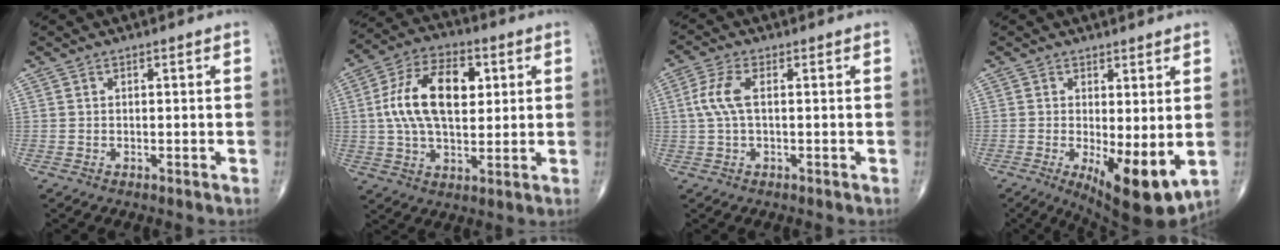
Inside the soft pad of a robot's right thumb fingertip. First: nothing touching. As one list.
[{"total": 15.8, "force": [2.9, 8.8, 12.8], "torque": [-0.220, 0.011, 0.048]}, {"total": 5.1, "force": [0.6, 1.9, 4.7], "torque": [-0.126, 0.011, 0.006]}, {"total": 10.5, "force": [-1.6, 3.6, 9.7], "torque": [-0.142, -0.029, -0.014]}]